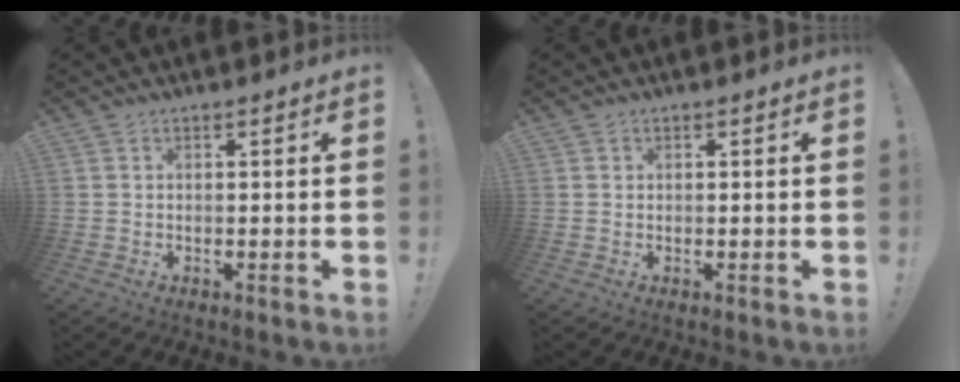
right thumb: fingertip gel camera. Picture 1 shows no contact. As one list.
[{"total": 0.6, "force": [0.4, 0.4, 0.0], "torque": [0.003, -0.001, 0.008]}]